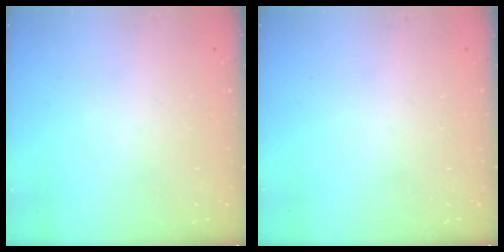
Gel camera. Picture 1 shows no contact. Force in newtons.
{"total": 0.0}